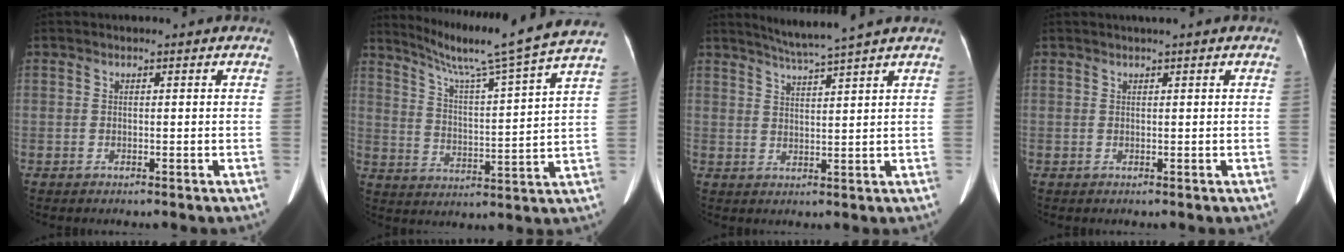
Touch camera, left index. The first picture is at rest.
{"total": 19.0, "force": [16.0, -2.8, 9.9], "torque": [-0.168, -0.032, 0.221]}
{"total": 6.5, "force": [5.5, -1.8, 2.9], "torque": [-0.051, 0.002, 0.088]}
{"total": 1.2, "force": [0.9, -0.2, 0.8], "torque": [-0.013, 0.009, 0.020]}